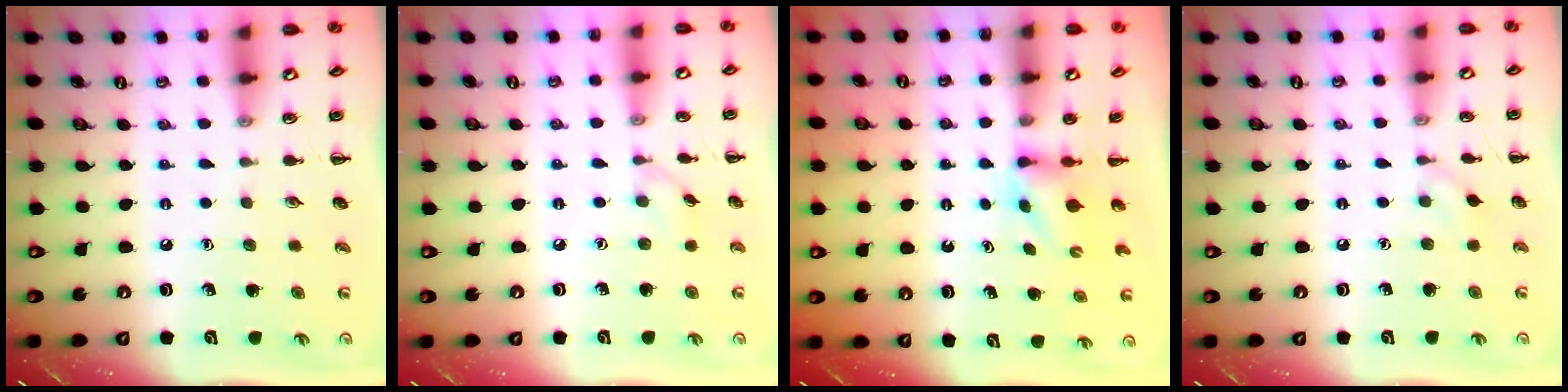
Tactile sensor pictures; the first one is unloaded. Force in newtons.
{"total": 3.6, "press": 3.3, "slide": 1.5}
{"total": 2.7, "press": 2.5, "slide": 1.0}
{"total": 5.0, "press": 4.7, "slide": 1.6}